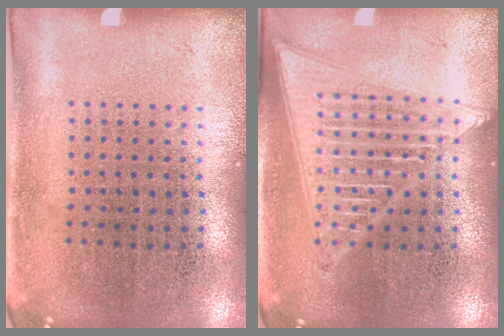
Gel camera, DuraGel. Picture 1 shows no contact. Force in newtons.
{"total": 3.2, "press": 3.2, "slide": 0.3}